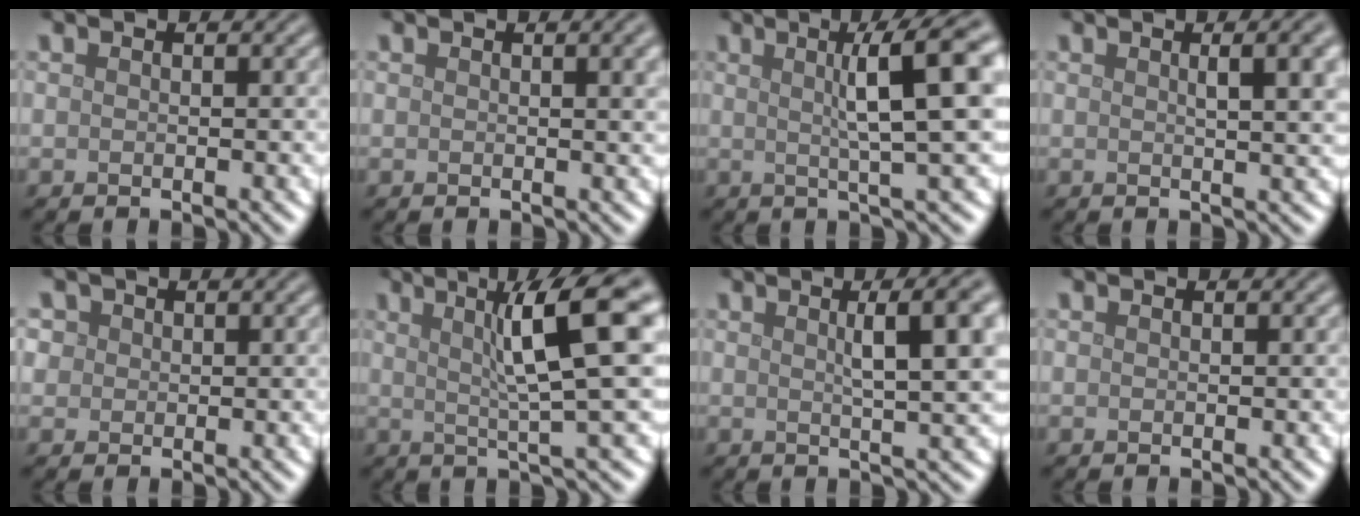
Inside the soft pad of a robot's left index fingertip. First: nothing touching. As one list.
[{"total": 3.1, "force": [1.0, 1.0, 2.7], "torque": [-0.024, 0.007, 0.012]}, {"total": 8.5, "force": [2.2, 1.4, 8.1], "torque": [-0.098, 0.022, 0.030]}, {"total": 6.2, "force": [1.8, 2.3, 5.5], "torque": [-0.037, 0.017, 0.017]}, {"total": 2.0, "force": [1.0, 1.7, 0.6], "torque": [-0.019, 0.005, 0.018]}, {"total": 8.5, "force": [2.4, 1.2, 8.1], "torque": [-0.106, 0.019, 0.036]}, {"total": 7.7, "force": [2.3, 2.0, 7.0], "torque": [-0.068, 0.019, 0.030]}, {"total": 0.0}]